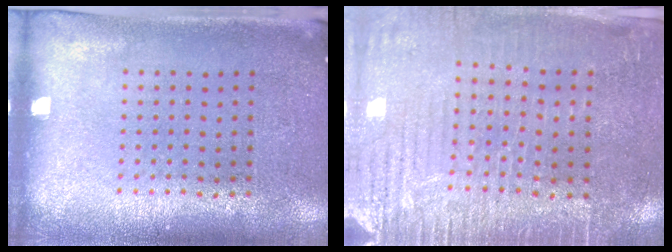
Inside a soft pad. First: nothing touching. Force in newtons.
{"total": 3.5, "press": 3.3, "slide": 0.9}